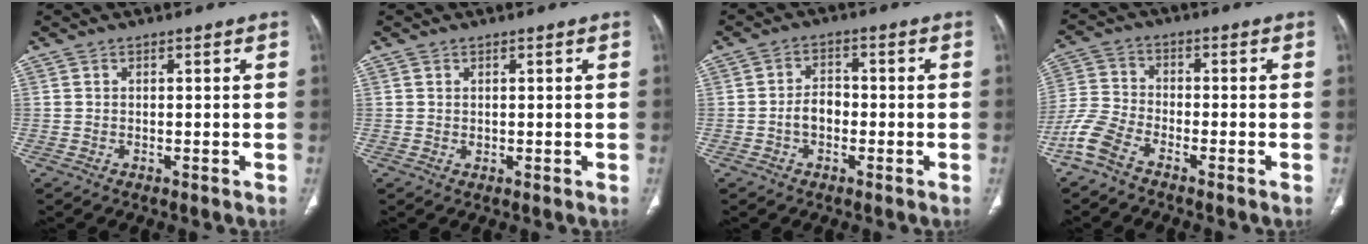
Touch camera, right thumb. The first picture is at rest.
{"total": 0.8, "force": [0.3, 0.7, 0.4], "torque": [-0.005, -0.002, 0.008]}
{"total": 4.1, "force": [-1.1, 2.8, 2.7], "torque": [-0.038, 0.019, -0.025]}
{"total": 6.8, "force": [-4.9, 2.9, 3.9], "torque": [-0.096, 0.013, -0.112]}